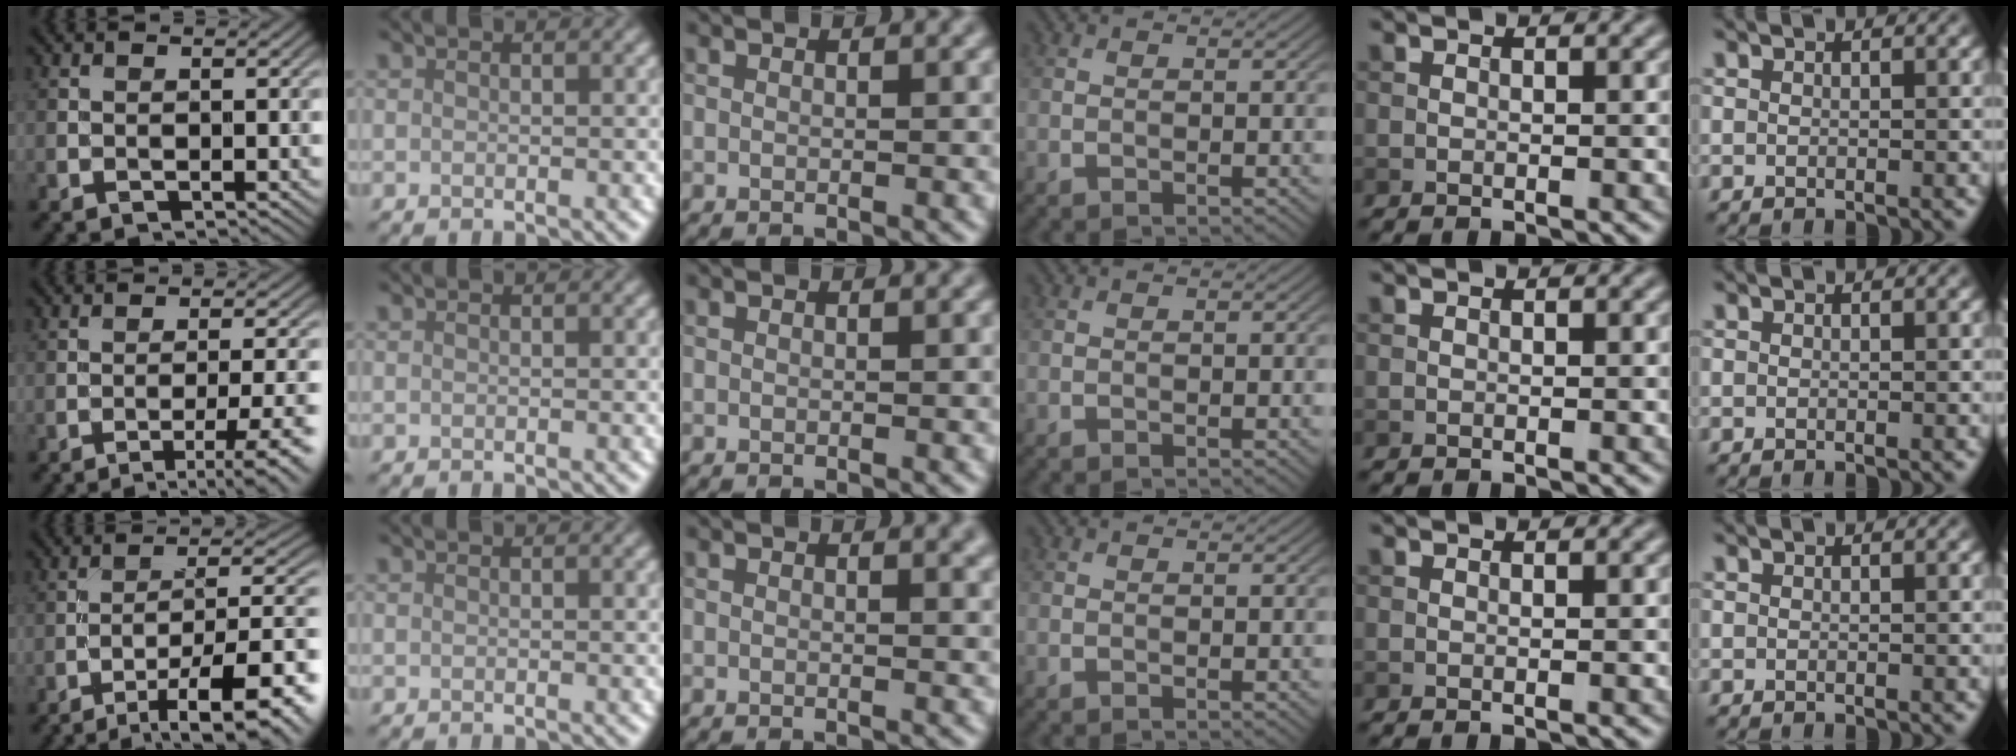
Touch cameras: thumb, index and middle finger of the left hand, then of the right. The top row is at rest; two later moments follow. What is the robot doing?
{"motion": "screw", "object": "dispenser bottle"}